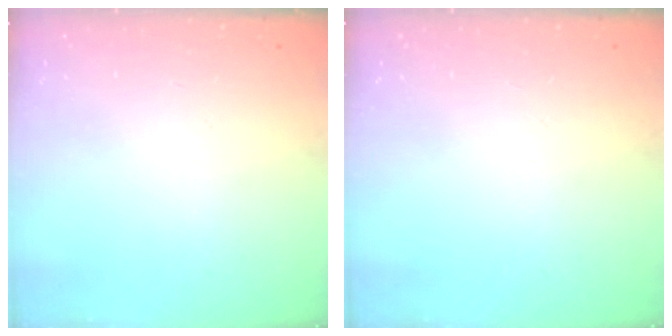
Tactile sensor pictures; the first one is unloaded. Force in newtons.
{"total": 0.0}